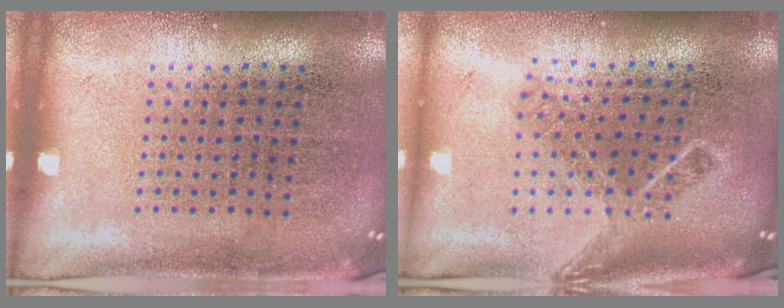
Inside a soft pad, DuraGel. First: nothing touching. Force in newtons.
{"total": 1.8, "press": 1.3, "slide": 1.3}